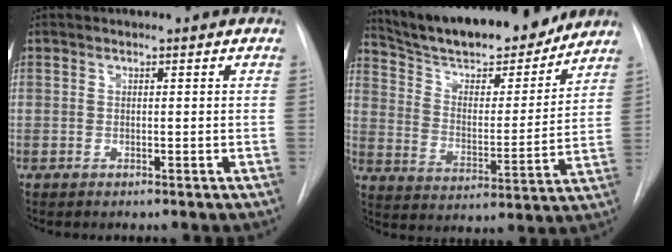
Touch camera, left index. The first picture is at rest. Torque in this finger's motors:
{"motor_torque": [0.12, -0.93, 0.34, 0.08]}